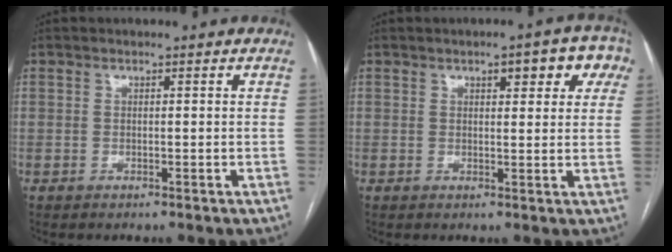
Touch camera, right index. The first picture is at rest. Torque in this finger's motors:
{"motor_torque": [0.58, 0.56, 0.08, 0.04]}